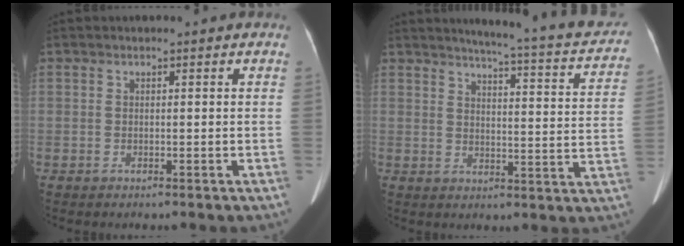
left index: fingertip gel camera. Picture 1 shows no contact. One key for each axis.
{"total": 18.9, "fx": 16.7, "fy": 1.7, "fz": 8.6, "tx": -0.104, "ty": -0.040, "tz": 0.185}